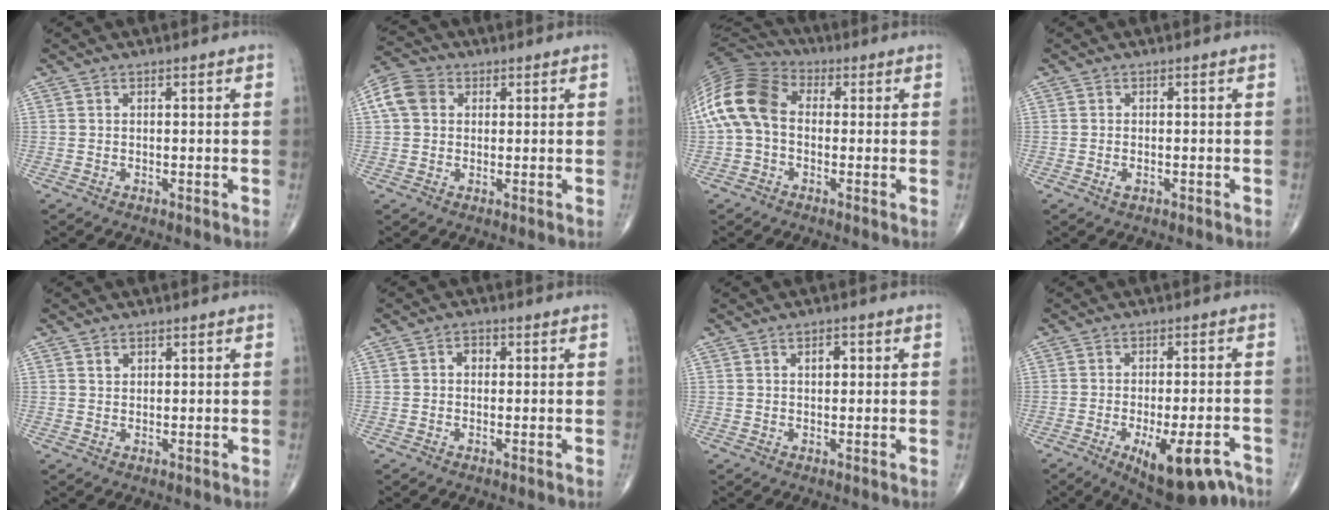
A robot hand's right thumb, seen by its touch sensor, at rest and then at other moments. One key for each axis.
{"total": 6.5, "fx": 1.5, "fy": 5.2, "fz": 3.6, "tx": -0.067, "ty": 0.017, "tz": 0.021}
{"total": 14.4, "fx": 0.3, "fy": 10.0, "fz": 10.3, "tx": -0.211, "ty": 0.036, "tz": -0.006}
{"total": 1.1, "fx": -0.4, "fy": 0.6, "fz": 0.9, "tx": -0.017, "ty": 0.004, "tz": -0.006}
{"total": 1.4, "fx": 0.8, "fy": 1.0, "fz": 0.6, "tx": -0.001, "ty": -0.004, "tz": 0.014}
{"total": 2.0, "fx": 0.2, "fy": 1.6, "fz": 1.1, "tx": -0.007, "ty": 0.008, "tz": -0.001}
{"total": 2.2, "fx": 0.7, "fy": 1.2, "fz": 1.7, "tx": -0.021, "ty": 0.000, "tz": 0.009}
{"total": 12.8, "fx": -7.1, "fy": 4.7, "fz": 9.6, "tx": -0.117, "ty": 0.020, "tz": -0.094}